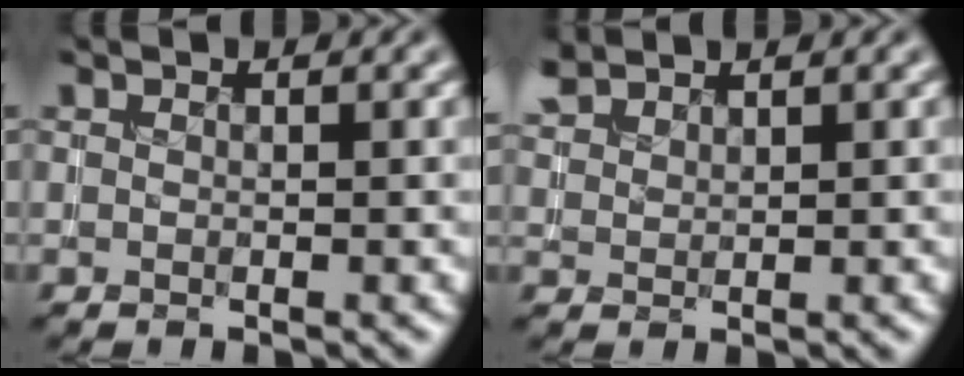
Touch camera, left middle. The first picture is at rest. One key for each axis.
{"total": 2.0, "fx": 1.9, "fy": 0.4, "fz": 0.3, "tx": -0.008, "ty": 0.007, "tz": 0.044}